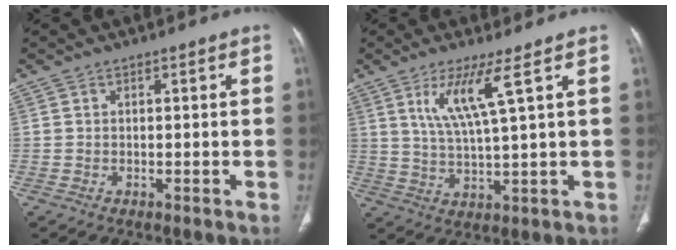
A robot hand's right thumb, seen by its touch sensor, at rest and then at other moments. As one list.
[{"total": 7.9, "force": [3.7, 0.0, 7.0], "torque": [-0.152, -0.026, 0.083]}]